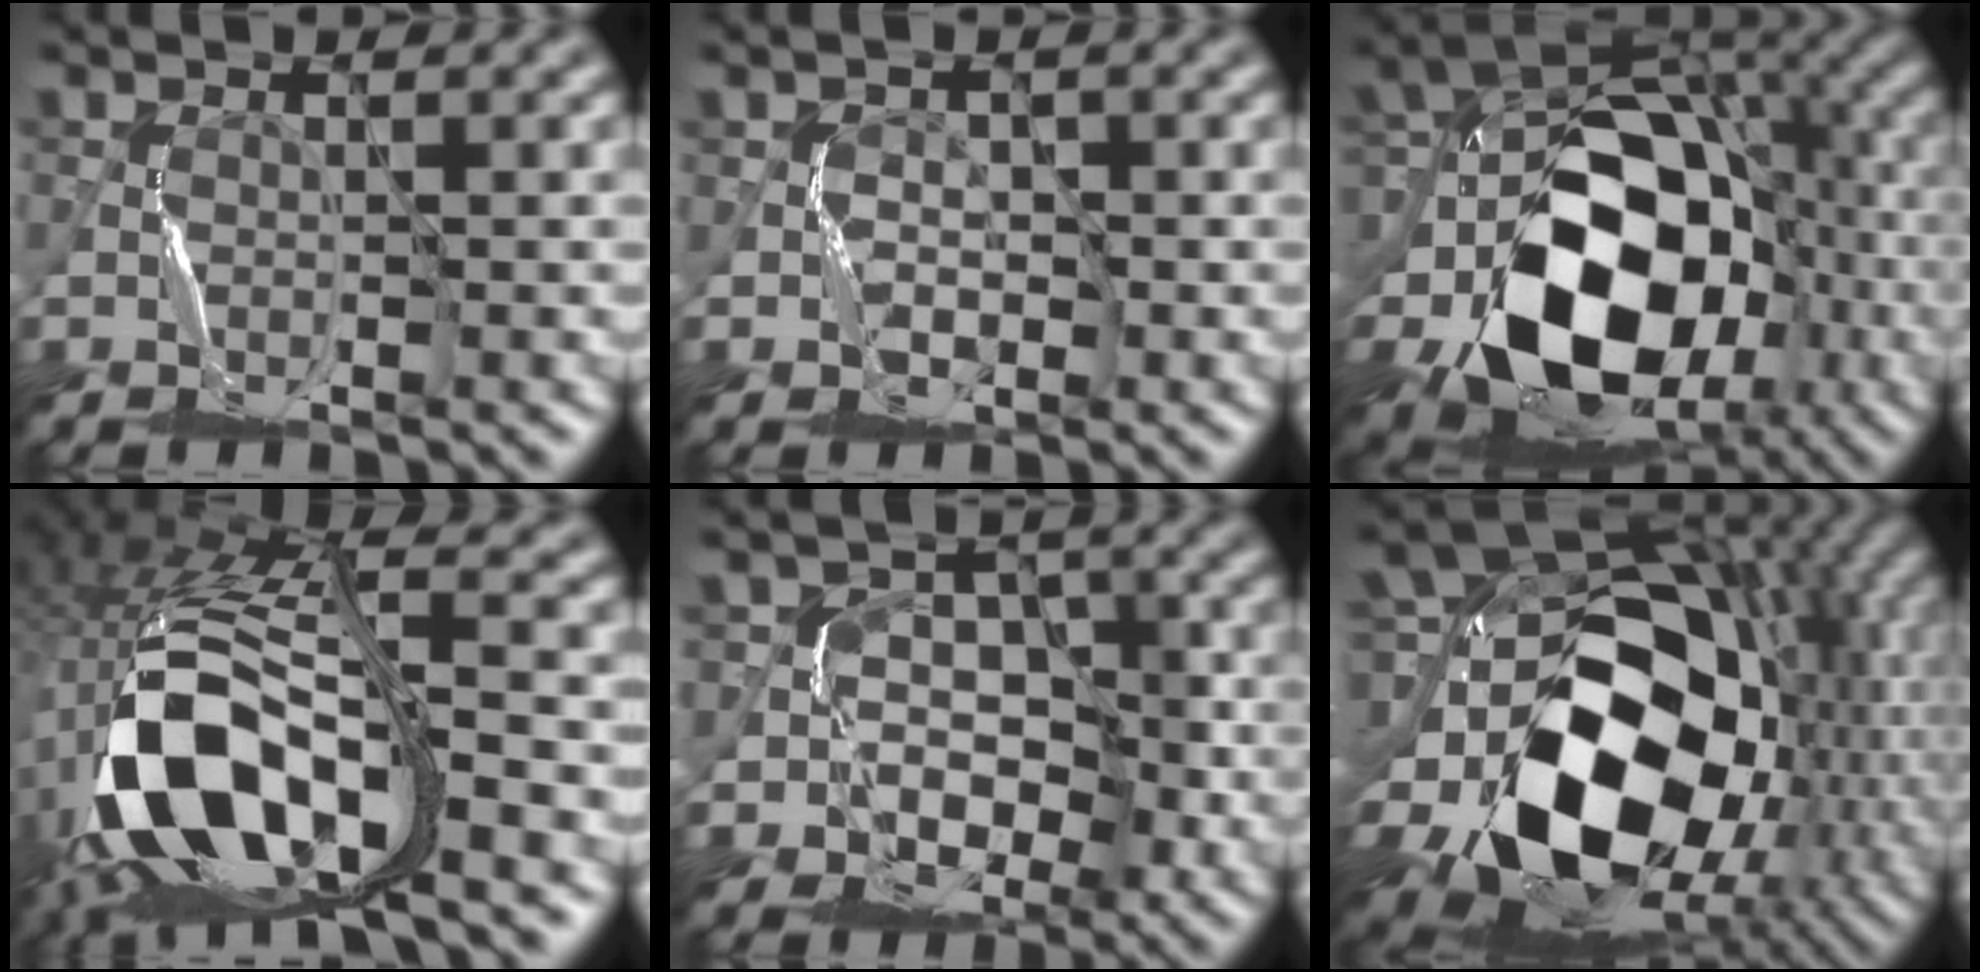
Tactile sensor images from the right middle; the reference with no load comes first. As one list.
[{"total": 1.9, "force": [-0.5, 1.7, 0.7], "torque": [-0.005, -0.002, -0.007]}, {"total": 15.8, "force": [-5.1, 10.8, 10.3], "torque": [-0.155, -0.005, -0.097]}, {"total": 14.2, "force": [-5.3, 5.9, 11.7], "torque": [-0.243, 0.003, -0.094]}, {"total": 7.4, "force": [-2.8, 6.4, 2.4], "torque": [-0.014, 0.008, -0.071]}, {"total": 16.9, "force": [-2.9, 12.3, 11.2], "torque": [-0.176, -0.005, -0.054]}]